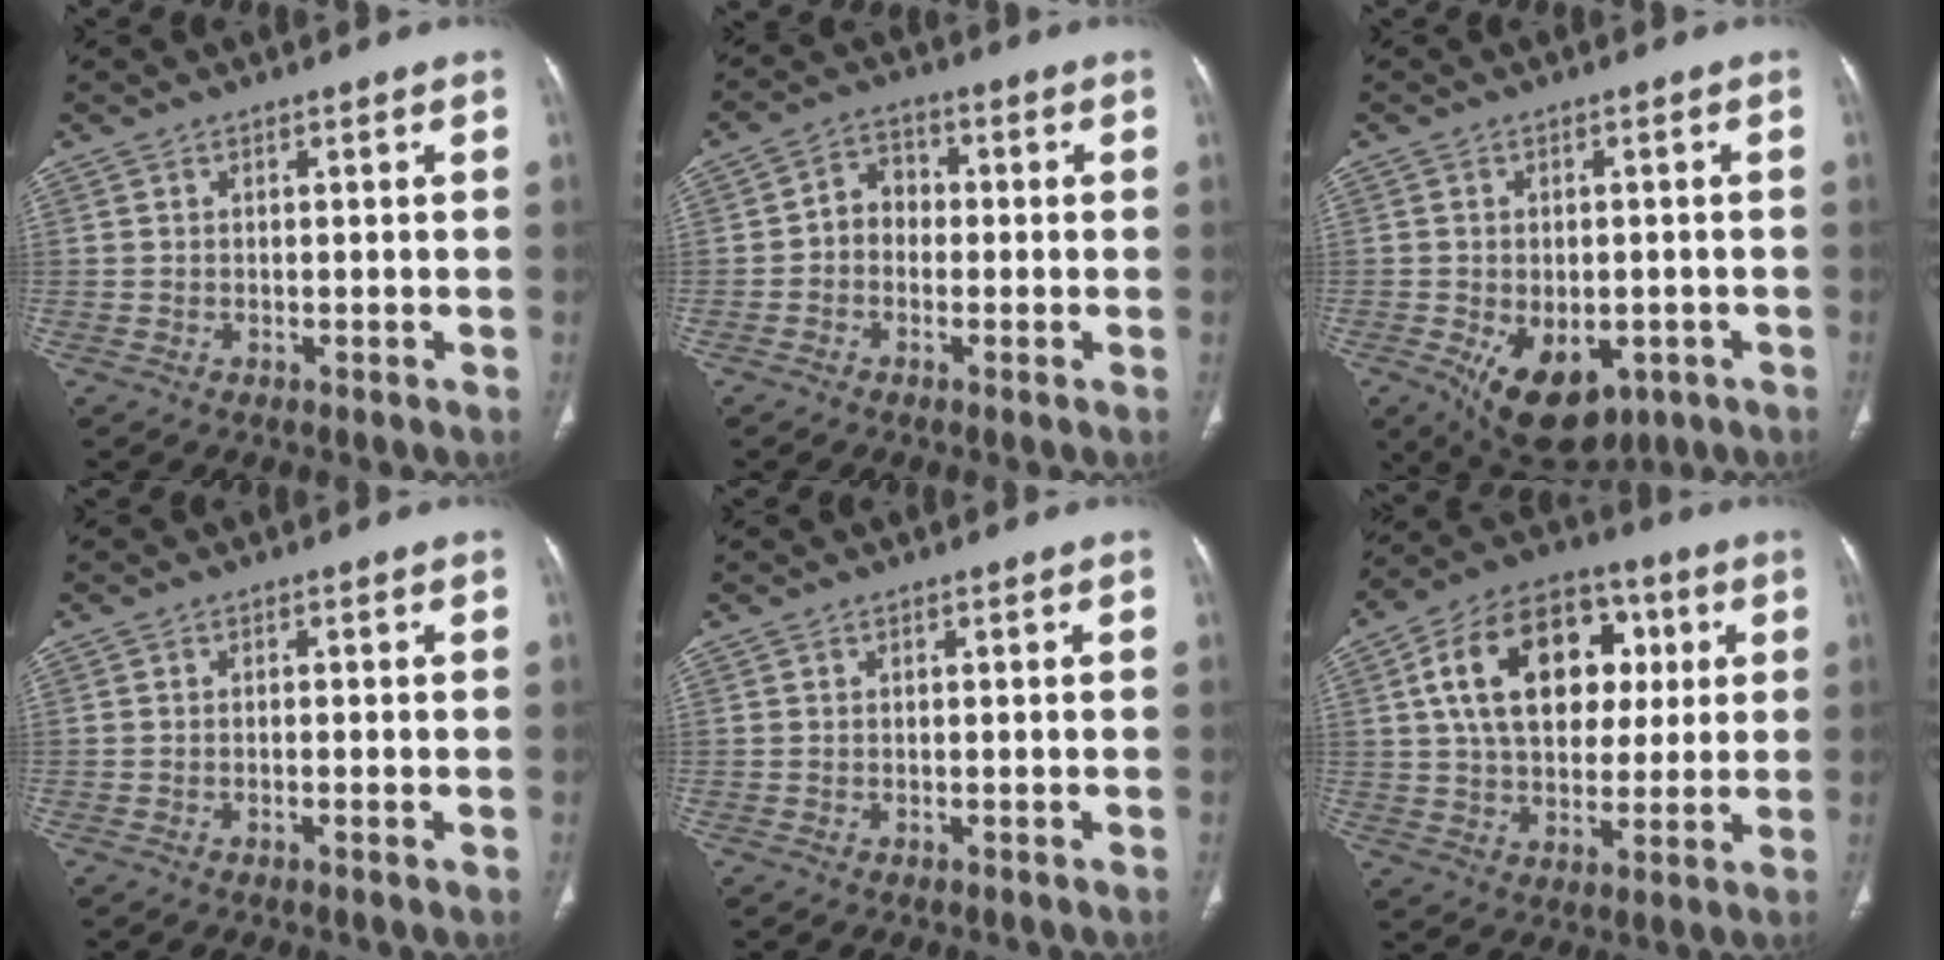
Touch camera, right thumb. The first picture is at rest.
{"total": 5.3, "force": [-0.7, 4.4, 2.8], "torque": [-0.026, 0.023, -0.024]}
{"total": 12.8, "force": [-5.0, 7.7, 8.8], "torque": [-0.124, 0.000, -0.055]}
{"total": 1.3, "force": [-0.4, 0.2, 1.2], "torque": [-0.028, -0.004, -0.009]}
{"total": 0.0}
{"total": 20.7, "force": [5.0, 14.1, 14.2], "torque": [-0.218, 0.011, 0.080]}